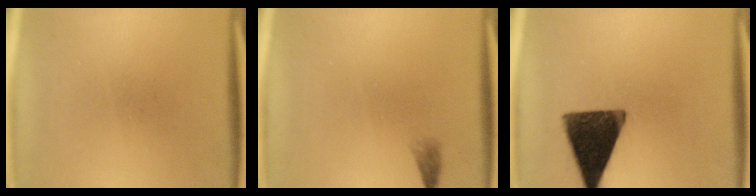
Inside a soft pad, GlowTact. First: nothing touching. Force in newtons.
{"total": 1.1}
{"total": 14.1}